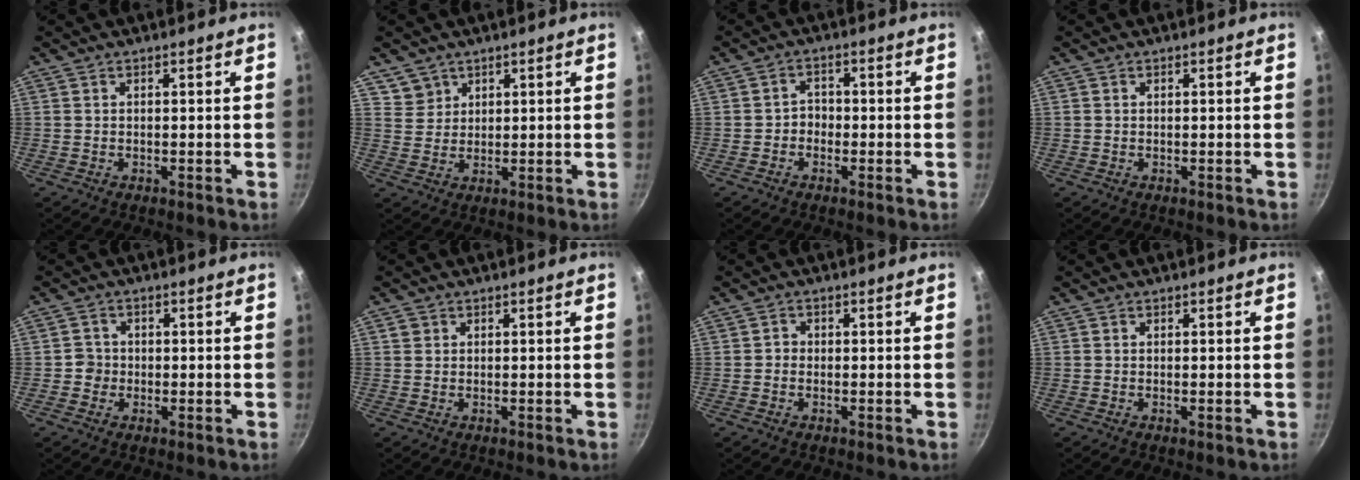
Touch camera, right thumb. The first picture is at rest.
{"total": 3.9, "force": [2.5, 3.0, 0.1], "torque": [0.019, 0.000, 0.049]}
{"total": 2.6, "force": [-0.9, 2.2, 1.1], "torque": [0.001, 0.015, -0.020]}
{"total": 0.0}
{"total": 2.5, "force": [-0.5, 2.4, 0.5], "torque": [0.011, 0.008, -0.013]}
{"total": 1.3, "force": [0.4, 1.1, 0.3], "torque": [-0.004, 0.004, 0.006]}
{"total": 1.3, "force": [-0.3, 1.2, 0.4], "torque": [-0.005, 0.004, -0.008]}
{"total": 0.0}